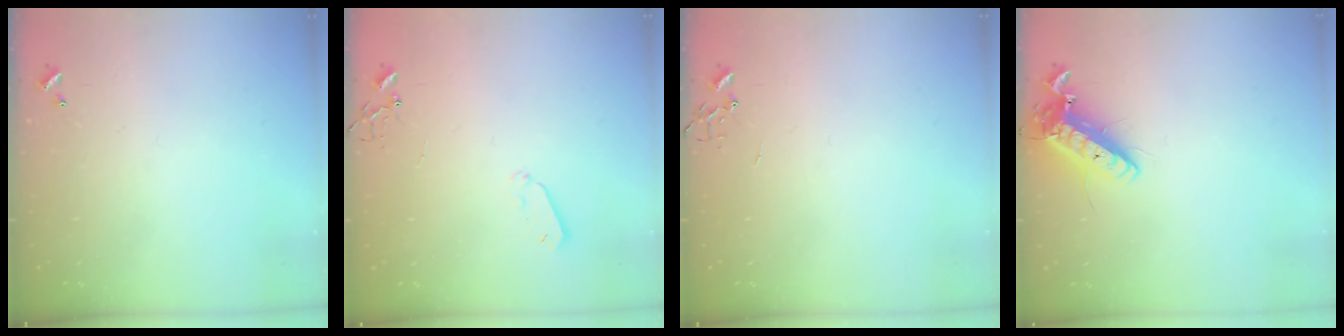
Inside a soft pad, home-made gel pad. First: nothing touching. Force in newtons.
{"total": 4.0, "press": 3.9, "slide": 0.8}
{"total": 0.0}
{"total": 14.5, "press": 14.2, "slide": 2.9}